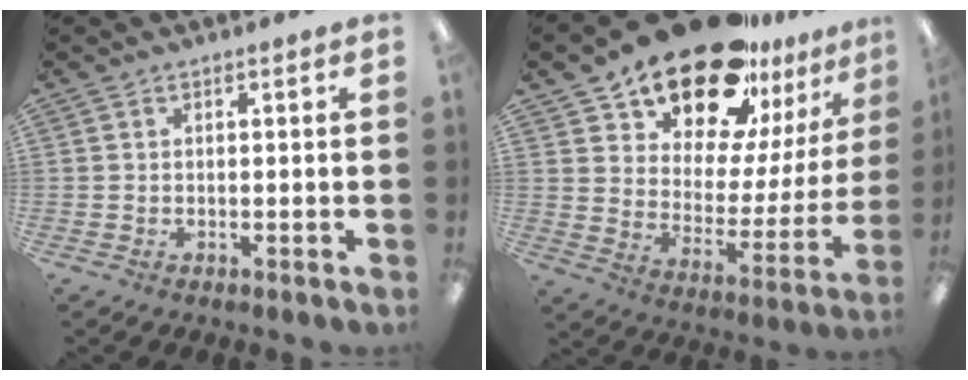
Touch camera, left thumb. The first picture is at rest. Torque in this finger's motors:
{"motor_torque": [0.76, 0.93, 1.31, -1.46, 0.22]}